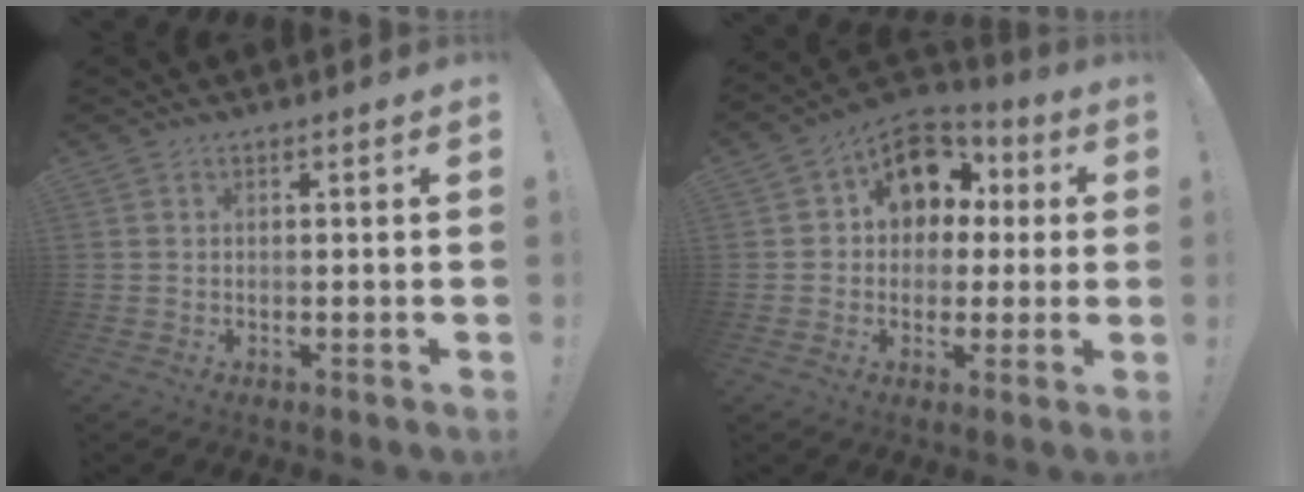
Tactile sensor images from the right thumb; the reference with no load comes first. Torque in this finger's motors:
{"motor_torque": [1.15, 1.16, 0.10, 0.09, 0.02]}